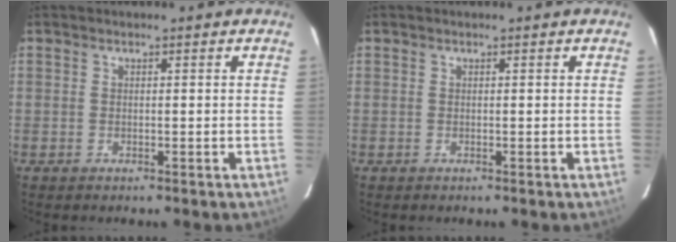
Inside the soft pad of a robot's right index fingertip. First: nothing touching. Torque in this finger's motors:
{"motor_torque": [0.00, 0.00, 0.00, 0.00]}